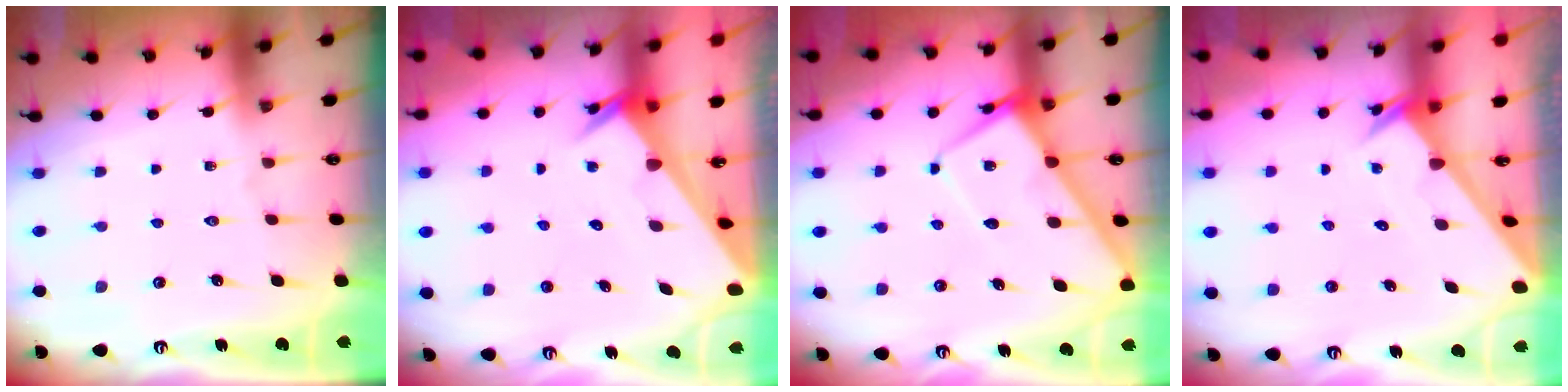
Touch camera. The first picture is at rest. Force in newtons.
{"total": 3.1, "press": 3.1, "slide": 0.2}
{"total": 6.6, "press": 6.5, "slide": 0.8}
{"total": 1.6, "press": 1.6, "slide": 0.1}